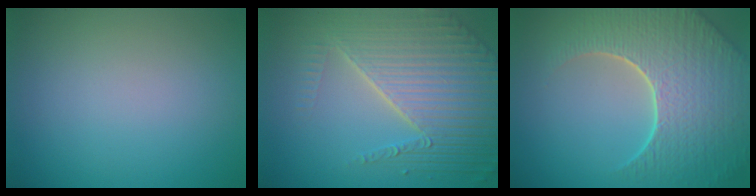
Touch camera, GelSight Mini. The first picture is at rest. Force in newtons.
{"total": 8.3, "press": 5.6, "slide": 6.1}
{"total": 9.1, "press": 6.5, "slide": 6.4}